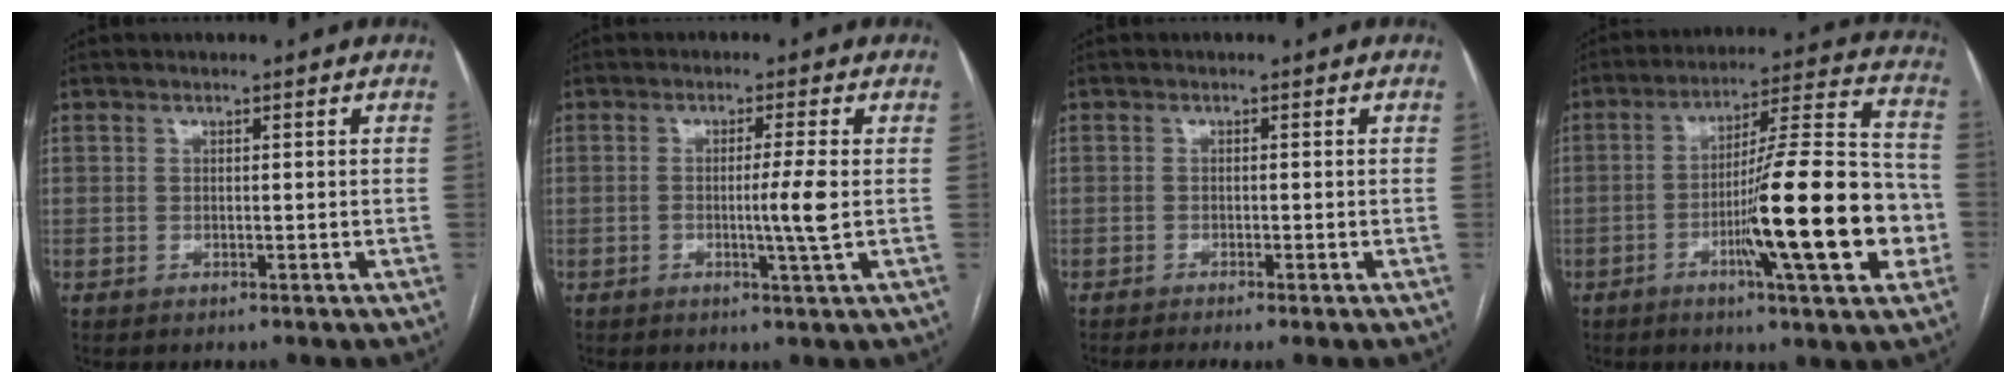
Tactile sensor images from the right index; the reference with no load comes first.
{"total": 4.4, "force": [-0.5, -1.0, 4.2], "torque": [-0.073, -0.008, -0.007]}
{"total": 3.2, "force": [-2.6, -0.2, 1.9], "torque": [-0.020, -0.006, -0.038]}
{"total": 19.5, "force": [-5.2, 1.5, 18.8], "torque": [-0.276, 0.006, -0.077]}